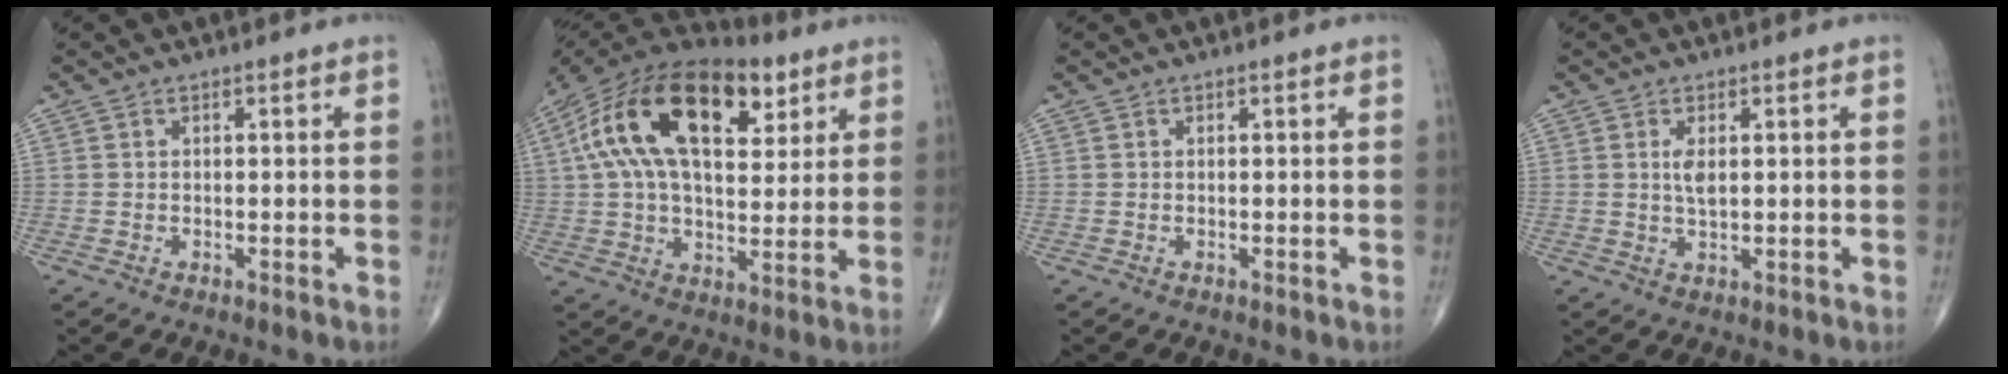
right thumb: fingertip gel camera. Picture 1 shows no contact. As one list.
[{"total": 25.1, "force": [9.2, 13.1, 19.3], "torque": [-0.347, 0.016, 0.151]}, {"total": 0.0}, {"total": 3.0, "force": [0.7, 1.2, 2.6], "torque": [-0.048, -0.006, 0.014]}]